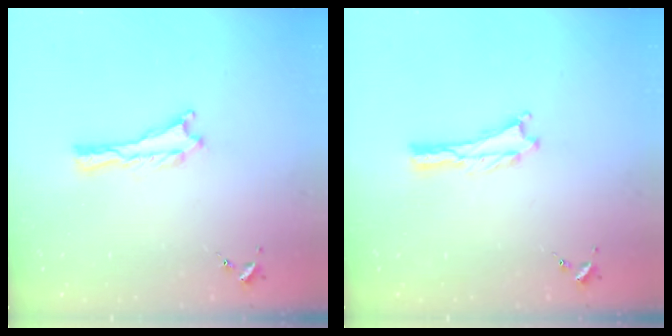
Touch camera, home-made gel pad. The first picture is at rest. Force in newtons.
{"total": 0.0}